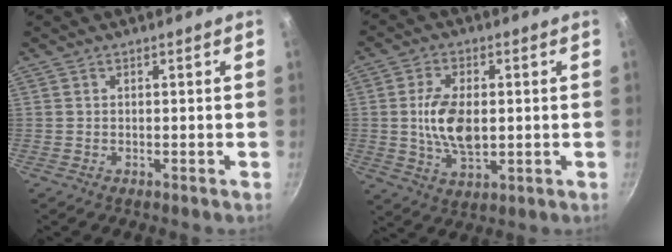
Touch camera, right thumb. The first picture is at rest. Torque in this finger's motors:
{"motor_torque": [0.98, 1.47, 1.33, -0.54, 0.09]}